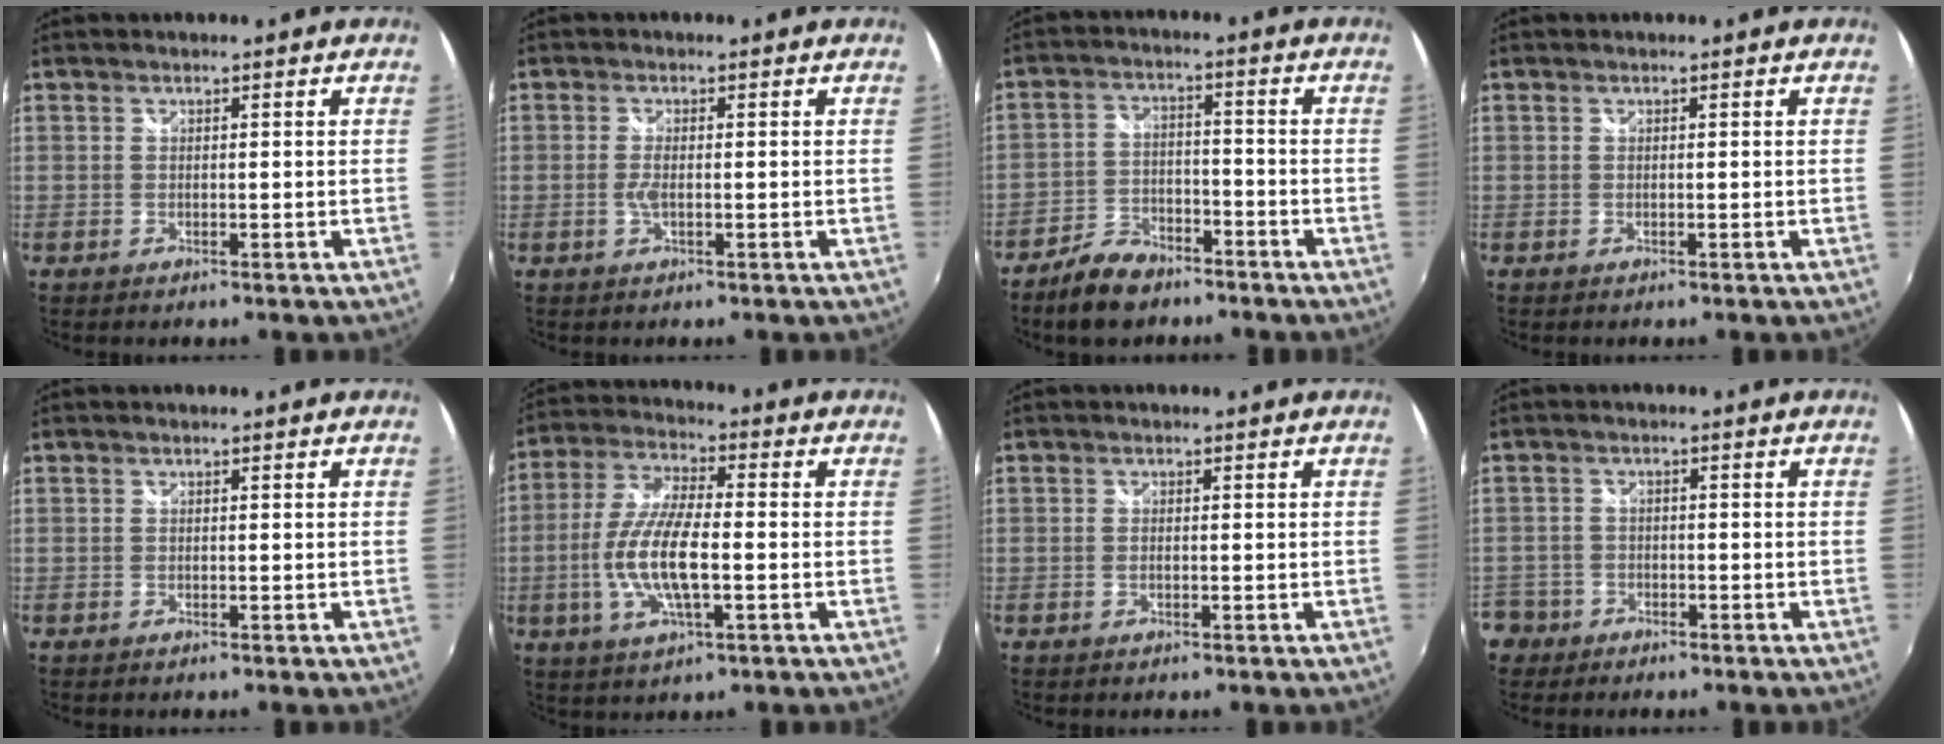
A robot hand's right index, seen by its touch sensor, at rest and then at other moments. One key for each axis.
{"total": 2.2, "fx": -0.4, "fy": 0.5, "fz": 2.1, "tx": -0.043, "ty": -0.004, "tz": -0.007}
{"total": 8.3, "fx": -6.3, "fy": 4.0, "fz": 3.5, "tx": -0.091, "ty": 0.007, "tz": -0.108}
{"total": 0.0}
{"total": 0.0}
{"total": 12.1, "fx": -2.3, "fy": 3.8, "fz": 11.3, "tx": -0.234, "ty": -0.003, "tz": -0.045}
{"total": 0.7, "fx": -0.1, "fy": 0.4, "fz": 0.6, "tx": -0.015, "ty": -0.002, "tz": -0.005}
{"total": 5.9, "fx": -2.9, "fy": 5.1, "fz": 0.9, "tx": -0.040, "ty": 0.015, "tz": -0.052}